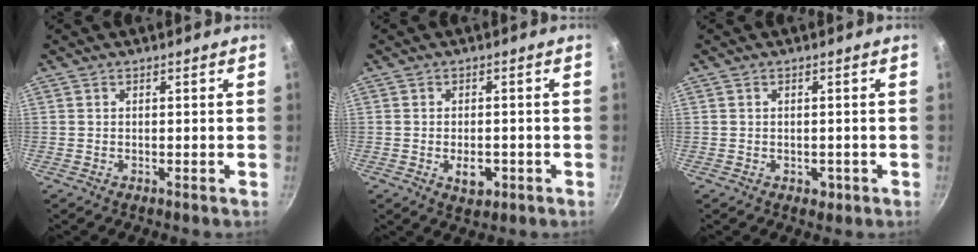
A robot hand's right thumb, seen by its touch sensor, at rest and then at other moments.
{"total": 4.3, "force": [-1.4, 2.6, 3.2], "torque": [-0.037, 0.005, -0.014]}
{"total": 1.8, "force": [-0.6, 1.4, 0.9], "torque": [-0.006, 0.004, -0.001]}